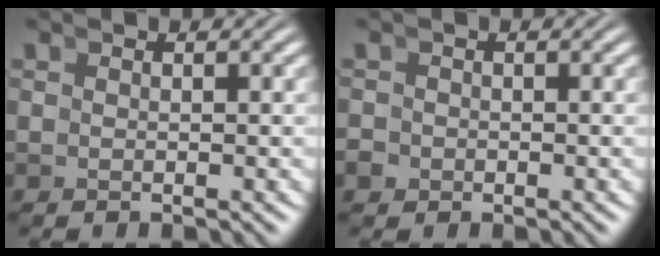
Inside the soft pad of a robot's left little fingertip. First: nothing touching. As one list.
[{"total": 1.5, "force": [-0.8, 1.3, 0.1], "torque": [-0.001, -0.010, -0.013]}]